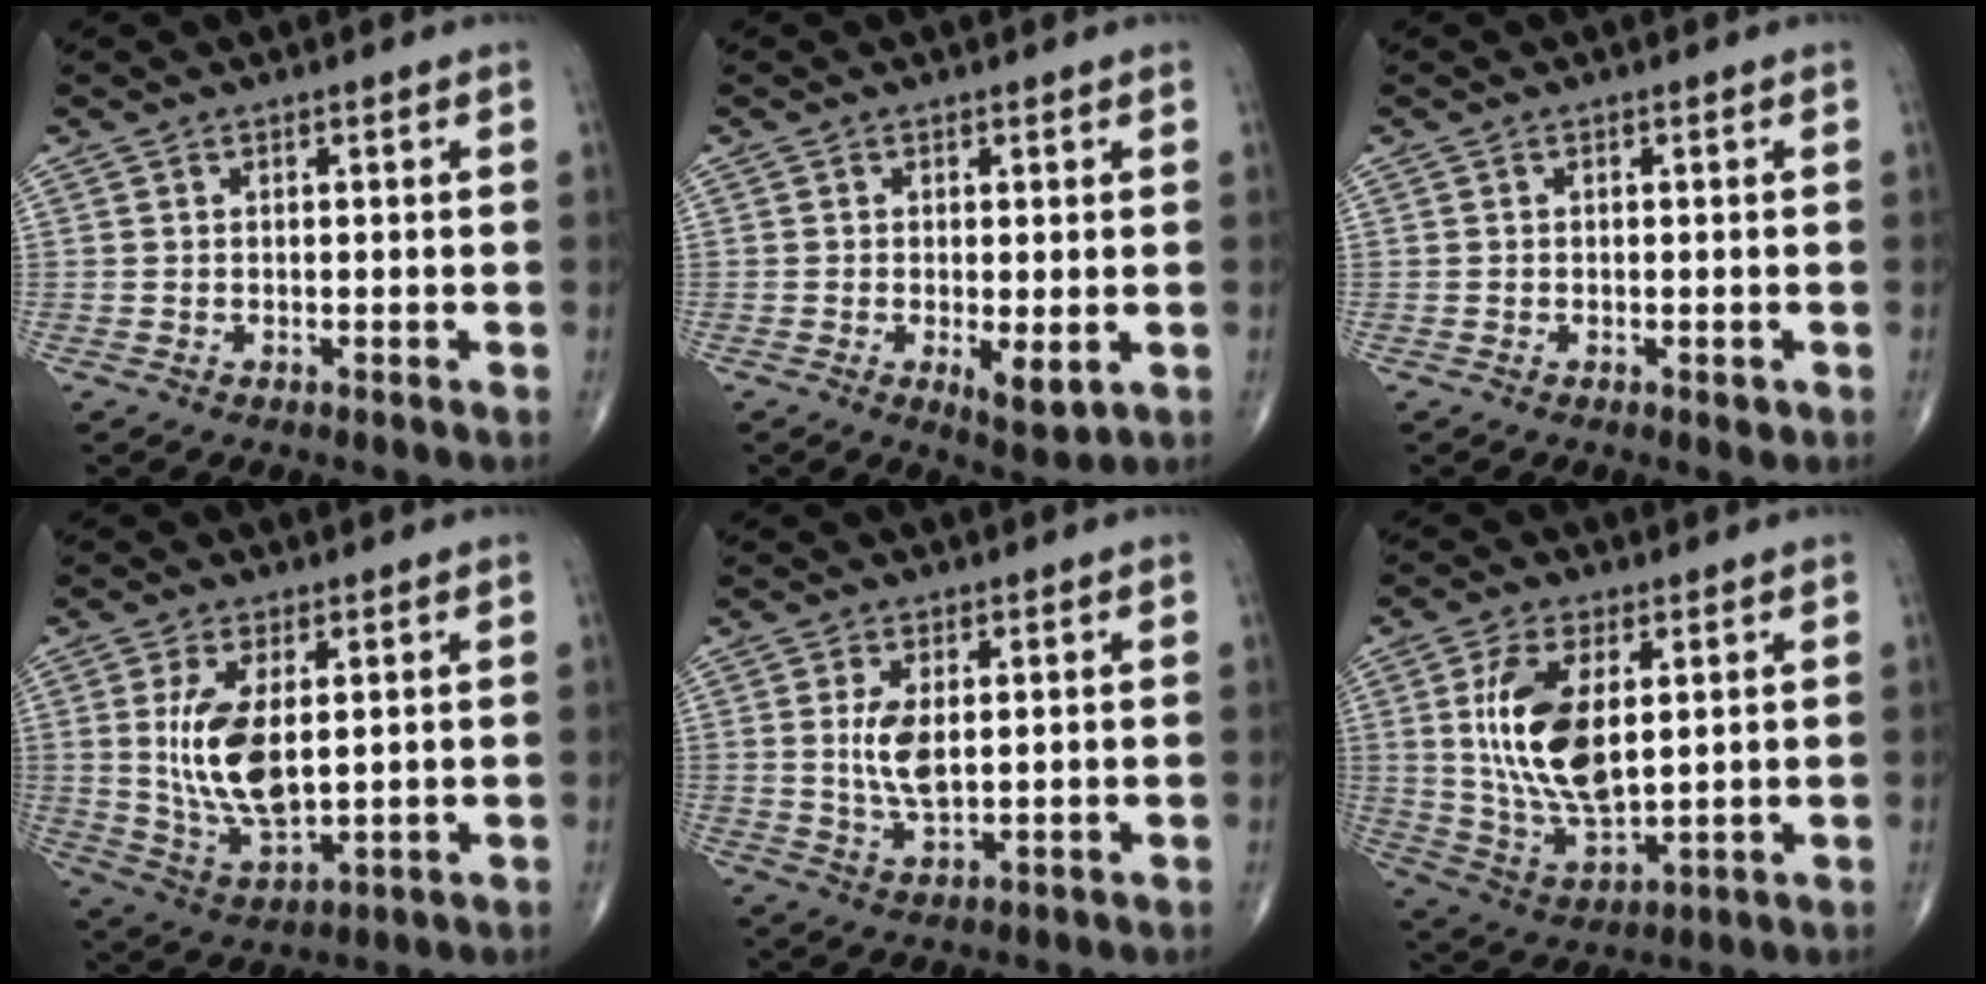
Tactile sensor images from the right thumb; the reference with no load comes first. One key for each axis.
{"total": 4.6, "fx": -0.9, "fy": 1.7, "fz": 4.1, "tx": -0.065, "ty": -0.015, "tz": -0.012}
{"total": 1.1, "fx": -0.4, "fy": 0.6, "fz": 0.8, "tx": -0.009, "ty": -0.002, "tz": -0.005}
{"total": 11.5, "fx": 1.9, "fy": 5.3, "fz": 10.1, "tx": -0.193, "ty": -0.021, "tz": 0.049}
{"total": 5.8, "fx": 0.9, "fy": 2.6, "fz": 5.1, "tx": -0.099, "ty": -0.011, "tz": 0.023}
{"total": 14.8, "fx": 3.2, "fy": 7.2, "fz": 12.5, "tx": -0.237, "ty": -0.020, "tz": 0.071}